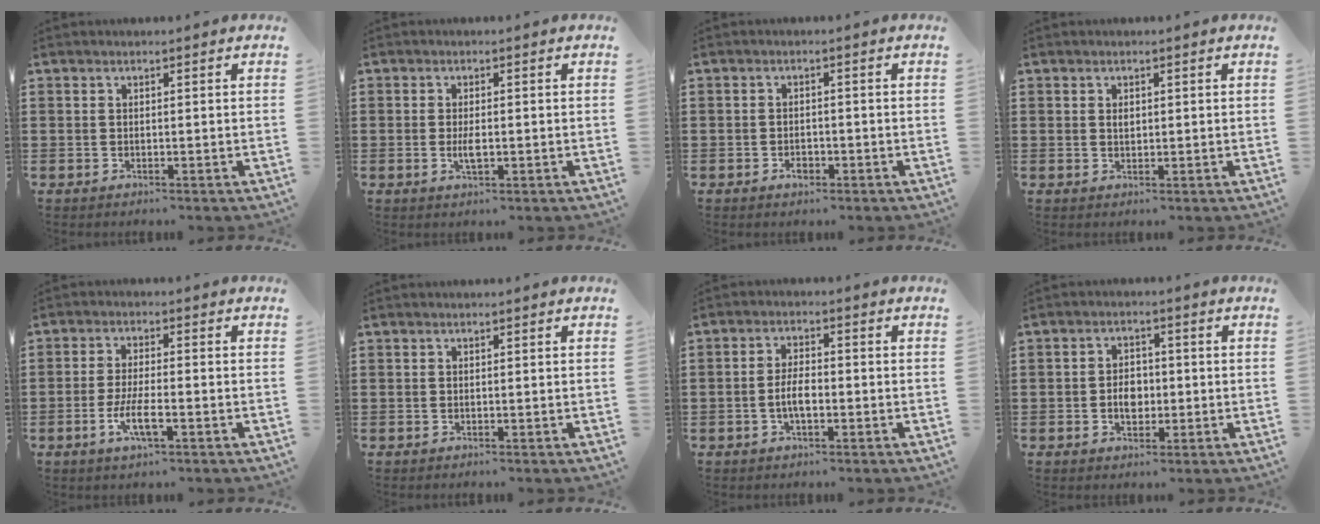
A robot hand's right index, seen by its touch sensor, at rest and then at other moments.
{"total": 2.7, "force": [-0.4, 0.9, 2.5], "torque": [-0.054, -0.004, -0.009]}
{"total": 1.9, "force": [-1.0, 1.1, 1.2], "torque": [-0.025, 0.000, -0.019]}
{"total": 1.2, "force": [0.3, 0.7, 0.9], "torque": [-0.019, 0.004, 0.006]}
{"total": 5.2, "force": [-2.1, 1.2, 4.6], "torque": [-0.097, -0.008, -0.043]}
{"total": 0.0}
{"total": 4.1, "force": [-1.1, 1.5, 3.7], "torque": [-0.080, -0.003, -0.023]}
{"total": 3.7, "force": [-0.6, 2.6, 2.5], "torque": [-0.037, -0.001, -0.017]}